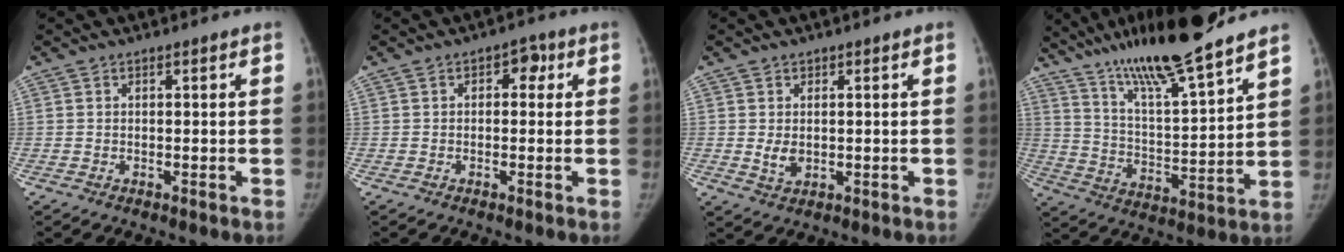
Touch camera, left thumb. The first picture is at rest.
{"total": 2.9, "force": [0.7, 1.9, 2.0], "torque": [0.000, 0.000, -0.003]}
{"total": 2.7, "force": [0.3, 2.0, 1.9], "torque": [-0.029, -0.008, 0.015]}
{"total": 19.2, "force": [15.6, 1.3, 11.1], "torque": [-0.166, -0.071, 0.275]}